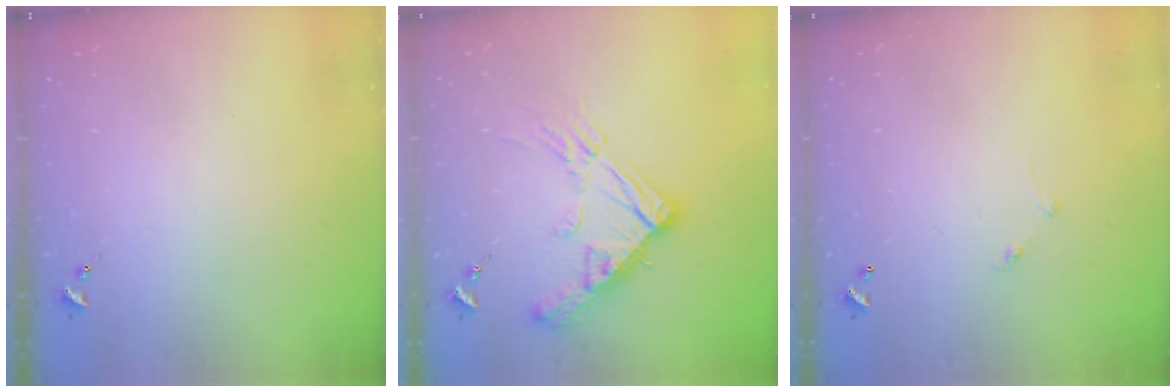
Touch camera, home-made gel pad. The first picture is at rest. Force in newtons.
{"total": 16.4, "press": 16.4, "slide": 1.8}
{"total": 4.9, "press": 4.9, "slide": 0.3}